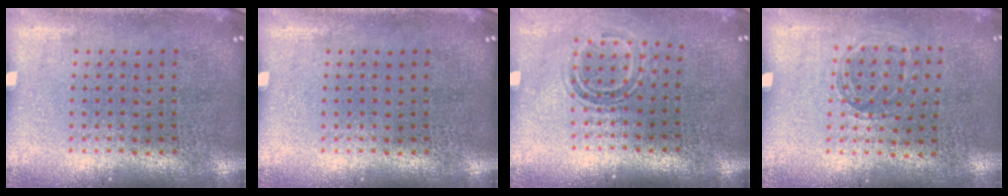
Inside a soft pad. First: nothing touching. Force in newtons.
{"total": 0.0}
{"total": 1.5, "press": 1.1, "slide": 1.1}
{"total": 0.9, "press": 0.8, "slide": 0.2}